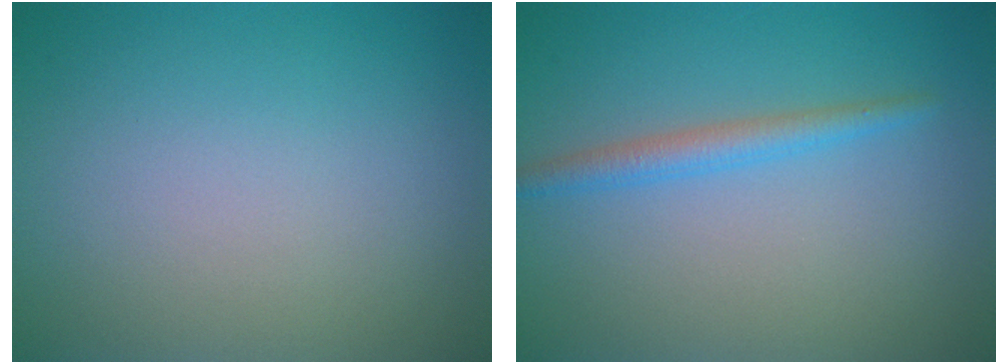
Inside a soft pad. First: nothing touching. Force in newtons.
{"total": 2.1, "press": 2.0, "slide": 0.2}